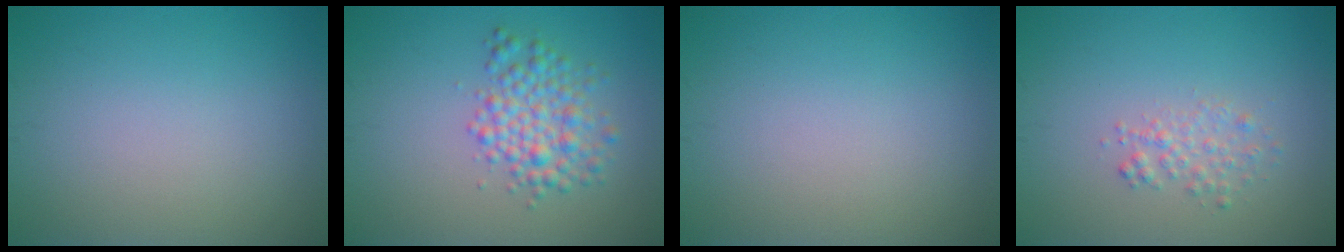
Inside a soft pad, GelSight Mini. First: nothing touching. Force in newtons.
{"total": 3.8, "press": 3.8, "slide": 0.0}
{"total": 0.0}
{"total": 1.6, "press": 1.6, "slide": 0.1}